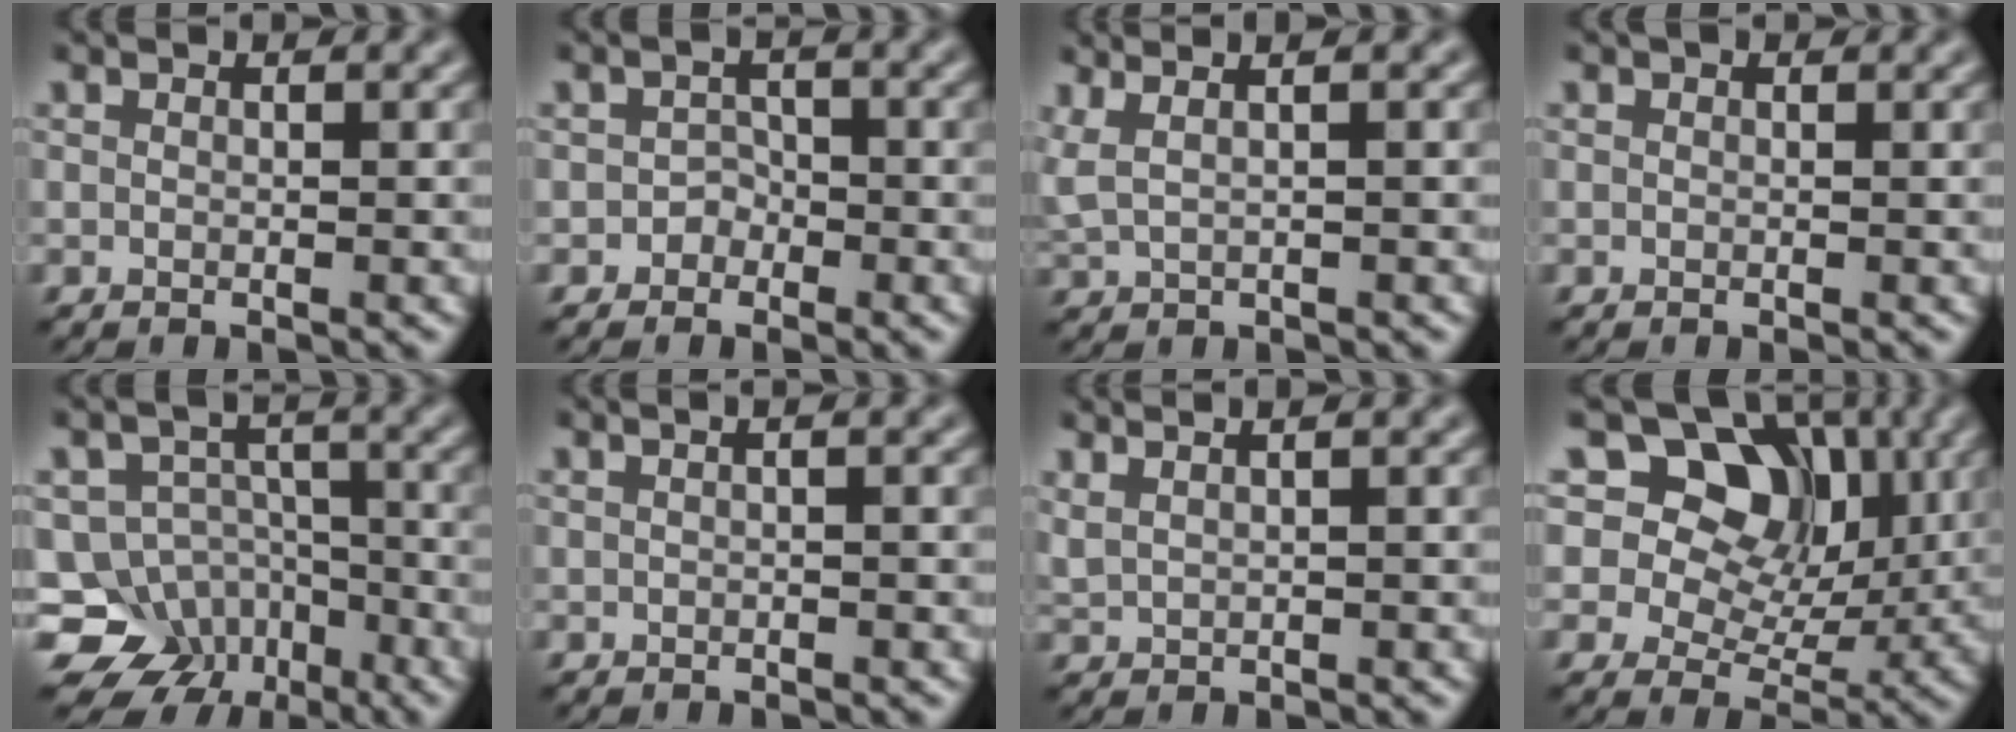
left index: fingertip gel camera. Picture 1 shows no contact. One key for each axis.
{"total": 1.3, "fx": -0.8, "fy": 1.0, "fz": 0.1, "tx": 0.002, "ty": 0.005, "tz": -0.012}
{"total": 3.1, "fx": 1.8, "fy": 1.2, "fz": 2.2, "tx": -0.039, "ty": 0.018, "tz": 0.017}
{"total": 0.8, "fx": 0.6, "fy": 0.4, "fz": 0.3, "tx": -0.011, "ty": -0.003, "tz": 0.002}
{"total": 10.5, "fx": -7.0, "fy": 7.4, "fz": 2.5, "tx": -0.038, "ty": 0.007, "tz": -0.107}
{"total": 1.5, "fx": 0.3, "fy": 0.7, "fz": 1.3, "tx": -0.011, "ty": -0.001, "tz": -0.006}
{"total": 3.5, "fx": 2.3, "fy": 1.5, "fz": 2.1, "tx": -0.025, "ty": 0.016, "tz": 0.025}
{"total": 11.4, "fx": 5.1, "fy": 7.9, "fz": 6.4, "tx": -0.095, "ty": 0.025, "tz": 0.058}